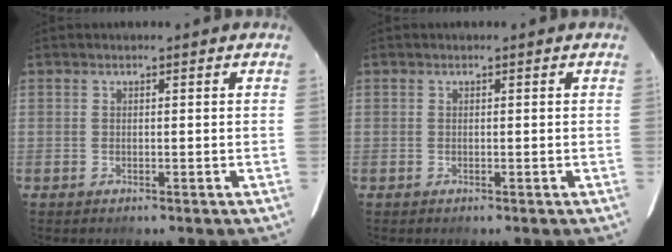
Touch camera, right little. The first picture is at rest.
{"total": 0.0}